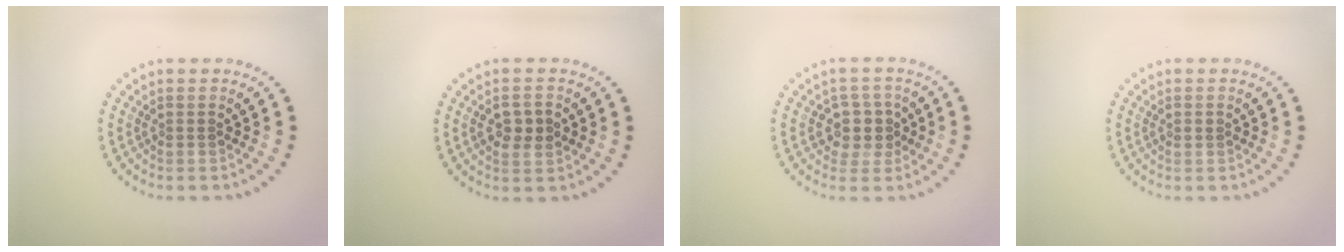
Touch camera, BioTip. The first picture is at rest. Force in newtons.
{"total": 2.6, "press": 2.6, "slide": 0.2}
{"total": 3.0, "press": 2.7, "slide": 1.3}
{"total": 0.8, "press": 0.8, "slide": 0.2}